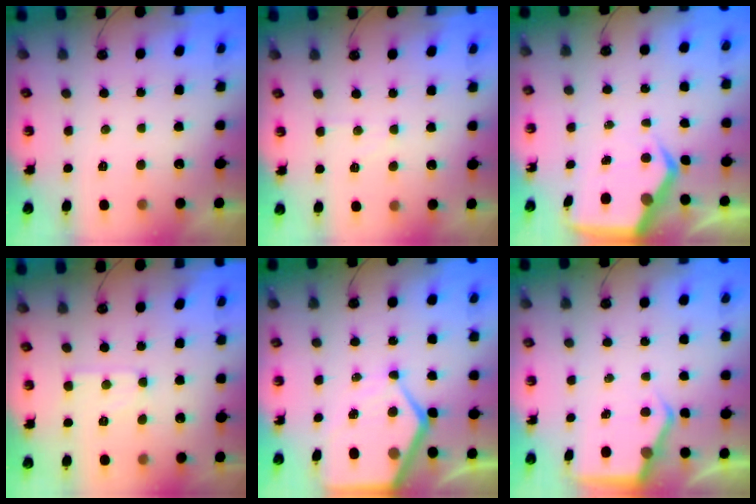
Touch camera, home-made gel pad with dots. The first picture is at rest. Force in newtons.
{"total": 4.2, "press": 4.1, "slide": 0.6}
{"total": 6.7, "press": 6.7, "slide": 0.9}
{"total": 4.6, "press": 4.6, "slide": 0.4}
{"total": 11.9, "press": 11.8, "slide": 1.2}
{"total": 4.7, "press": 4.6, "slide": 0.3}